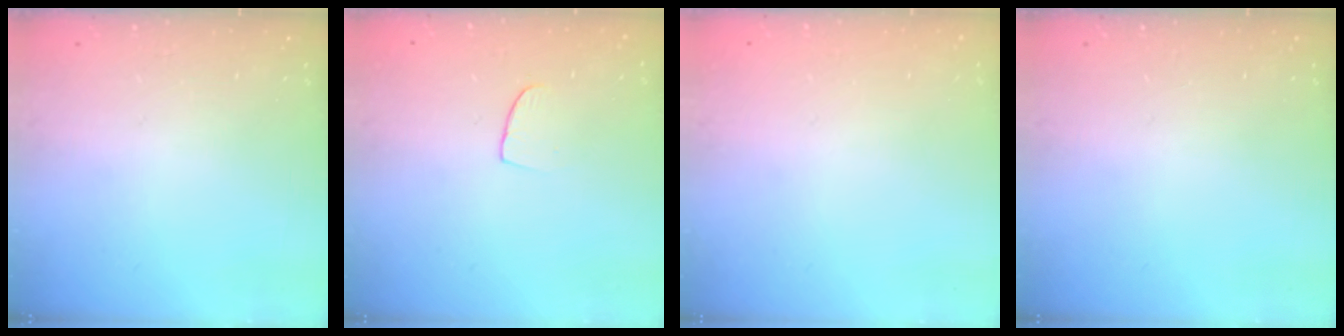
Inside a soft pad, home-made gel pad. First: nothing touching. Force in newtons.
{"total": 5.8, "press": 5.8, "slide": 0.4}
{"total": 0.0}
{"total": 0.0}